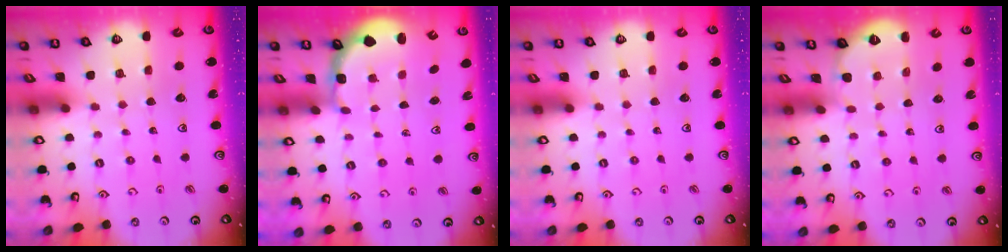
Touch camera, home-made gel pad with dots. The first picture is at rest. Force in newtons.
{"total": 2.4, "press": 2.0, "slide": 1.3}
{"total": 0.0}
{"total": 0.0}